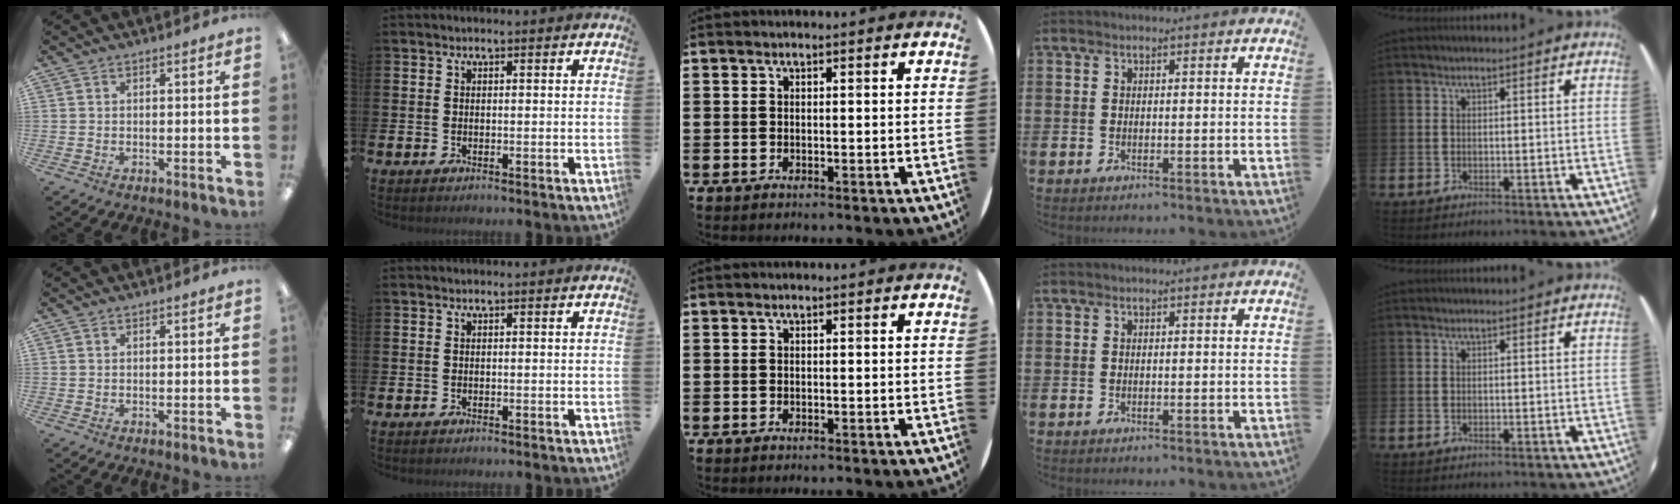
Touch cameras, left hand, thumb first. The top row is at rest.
{}